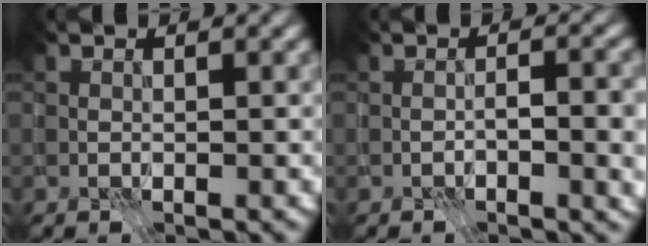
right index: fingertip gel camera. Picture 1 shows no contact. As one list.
[{"total": 3.9, "force": [-1.0, 1.3, 3.6], "torque": [-0.060, 0.001, -0.018]}]